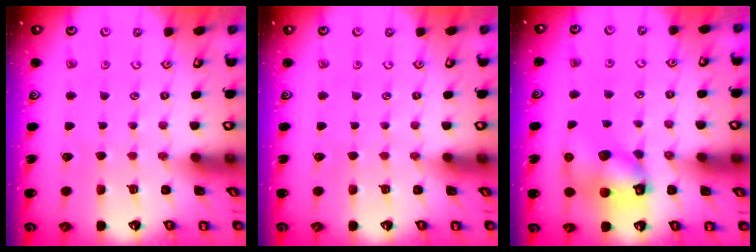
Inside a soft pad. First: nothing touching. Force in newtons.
{"total": 0.0}
{"total": 10.4, "press": 10.3, "slide": 1.6}